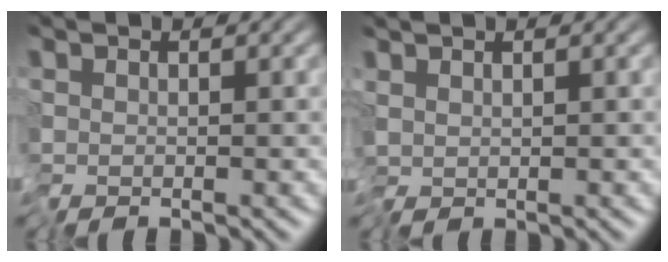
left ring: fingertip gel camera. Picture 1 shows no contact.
{"total": 1.2, "force": [0.2, 0.5, 1.1], "torque": [-0.016, 0.005, 0.002]}